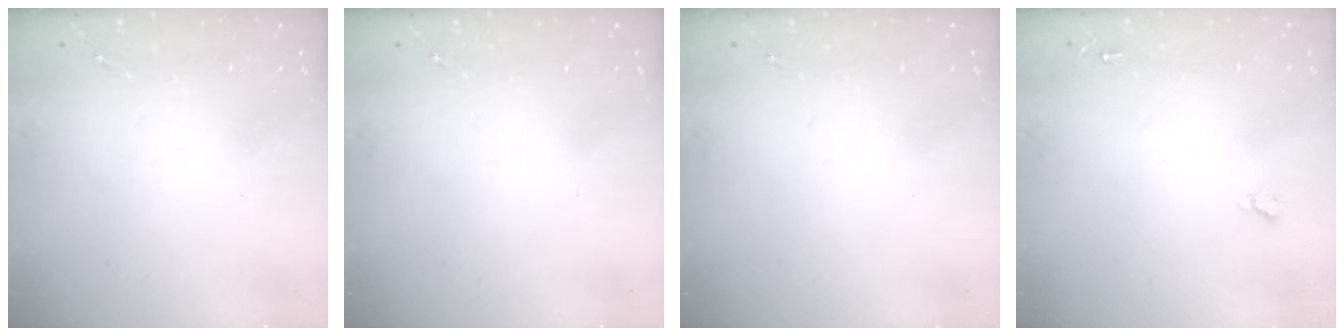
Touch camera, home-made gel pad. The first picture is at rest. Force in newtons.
{"total": 0.0}
{"total": 0.0}
{"total": 1.9, "press": 1.9, "slide": 0.2}